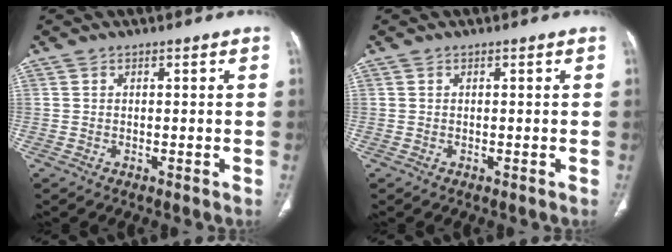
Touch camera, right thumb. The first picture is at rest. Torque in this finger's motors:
{"motor_torque": [0.00, 0.00, -0.08, -0.08, 0.01]}